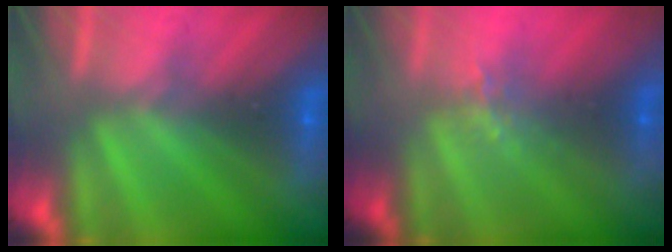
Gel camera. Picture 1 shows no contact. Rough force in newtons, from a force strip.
{"total": 1.4}